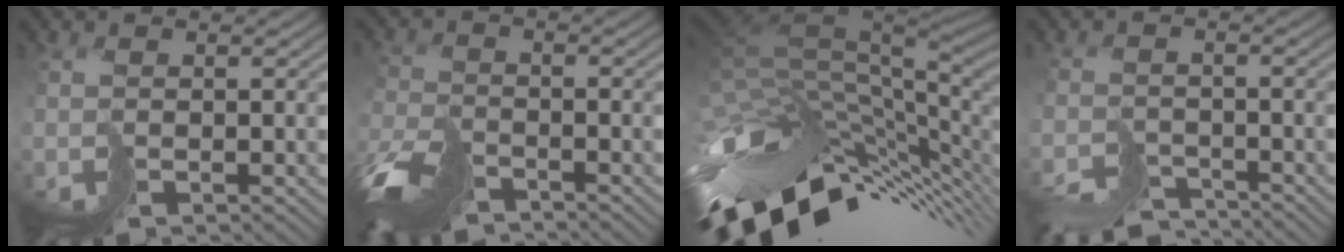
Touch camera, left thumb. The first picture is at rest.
{"total": 8.6, "force": [-6.9, 3.4, 3.9], "torque": [-0.096, -0.020, -0.141]}
{"total": 14.6, "force": [-5.3, 8.4, 10.7], "torque": [-0.192, -0.026, -0.079]}
{"total": 5.5, "force": [-5.3, 1.2, 0.8], "torque": [-0.008, -0.006, -0.096]}